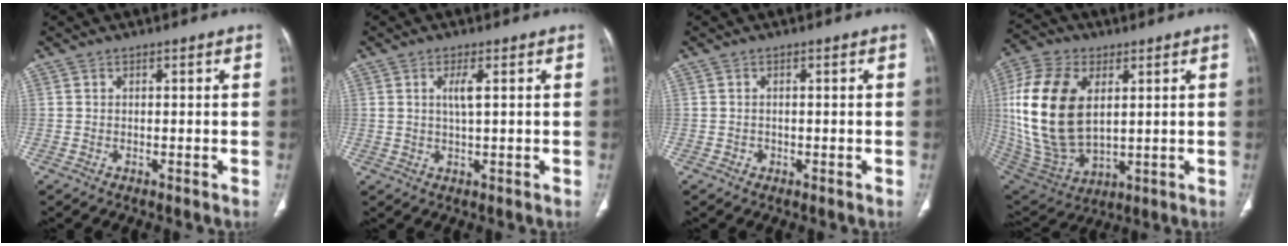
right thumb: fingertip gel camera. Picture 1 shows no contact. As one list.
[{"total": 3.1, "force": [0.9, 0.6, 2.9], "torque": [-0.062, -0.006, 0.019]}, {"total": 0.7, "force": [-0.2, 0.6, 0.1], "torque": [0.001, 0.003, -0.005]}, {"total": 22.0, "force": [3.7, 13.1, 17.3], "torque": [-0.358, -0.017, 0.079]}]